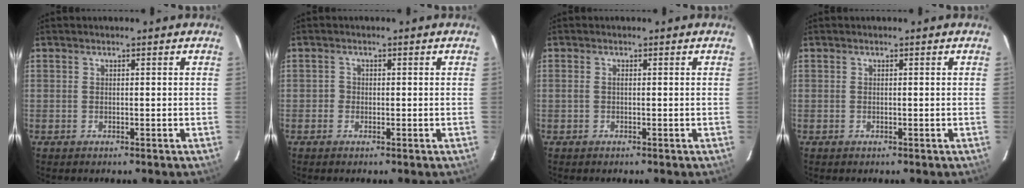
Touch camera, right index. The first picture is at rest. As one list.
[{"total": 1.1, "force": [-0.5, 1.0, 0.0], "torque": [0.002, 0.002, -0.012]}, {"total": 0.5, "force": [0.0, 0.2, 0.5], "torque": [-0.006, 0.003, 0.000]}, {"total": 0.0}]